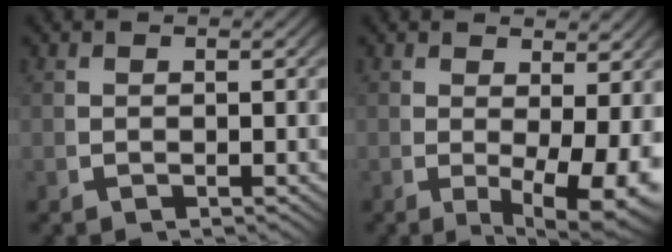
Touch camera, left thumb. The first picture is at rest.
{"total": 6.6, "force": [-0.3, 3.5, 5.6], "torque": [-0.083, -0.027, 0.006]}